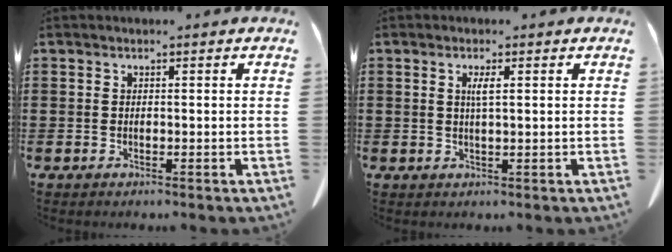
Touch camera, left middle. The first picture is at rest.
{"total": 2.0, "force": [0.6, 0.3, 1.9], "torque": [-0.039, 0.001, 0.009]}